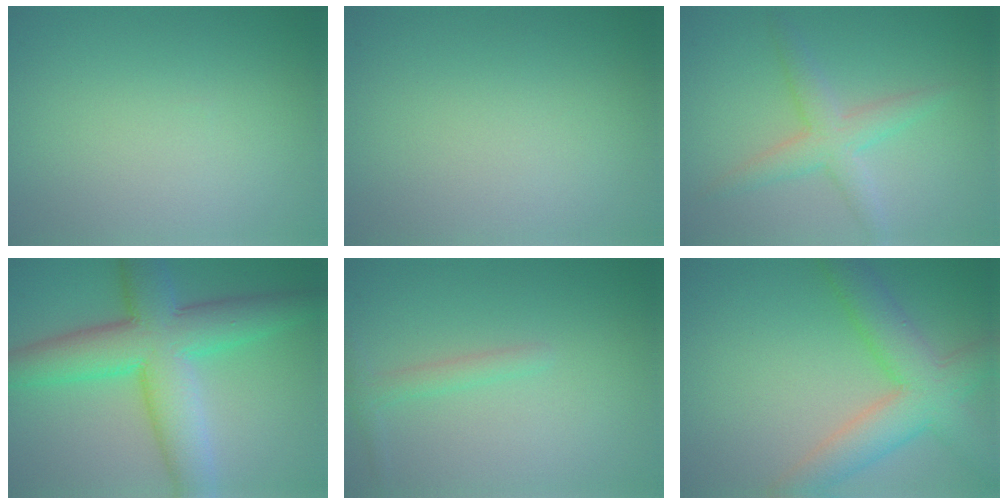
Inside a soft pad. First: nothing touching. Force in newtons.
{"total": 0.0}
{"total": 3.2, "press": 3.2, "slide": 0.1}
{"total": 9.8, "press": 9.8, "slide": 0.0}
{"total": 1.4, "press": 1.4, "slide": 0.1}
{"total": 6.7, "press": 6.7, "slide": 0.3}